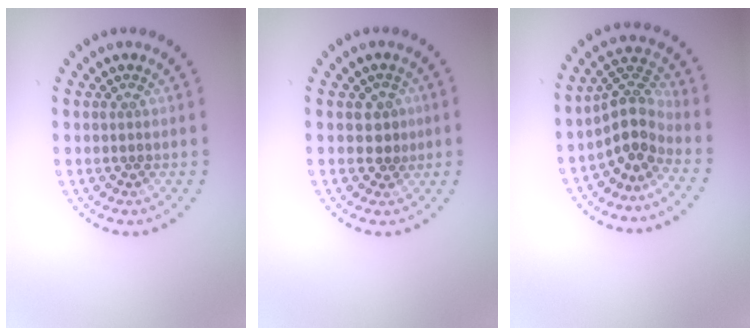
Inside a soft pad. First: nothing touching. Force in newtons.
{"total": 1.8, "press": 1.7, "slide": 0.8}
{"total": 3.7, "press": 2.7, "slide": 2.5}